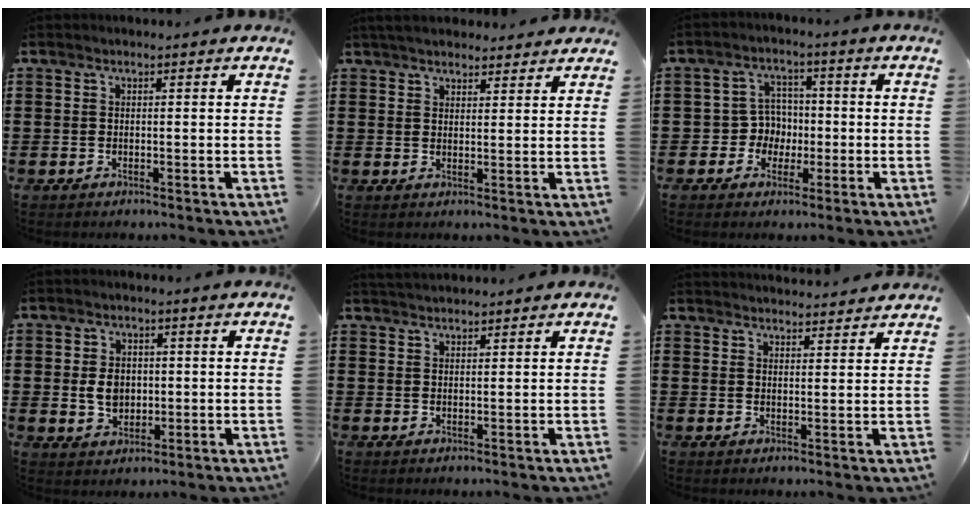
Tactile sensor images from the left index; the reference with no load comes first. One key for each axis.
{"total": 3.6, "fx": 3.5, "fy": 0.7, "fz": 0.7, "tx": -0.022, "ty": -0.002, "tz": 0.068}
{"total": 5.1, "fx": -0.9, "fy": 4.9, "fz": 1.3, "tx": -0.043, "ty": 0.015, "tz": -0.018}
{"total": 4.4, "fx": 0.0, "fy": 3.4, "fz": 2.9, "tx": -0.055, "ty": 0.006, "tz": -0.004}
{"total": 1.6, "fx": 1.6, "fy": 0.1, "fz": 0.1, "tx": -0.006, "ty": 0.002, "tz": 0.031}
{"total": 2.7, "fx": 2.7, "fy": 0.0, "fz": -0.1, "tx": -0.005, "ty": -0.009, "tz": 0.052}